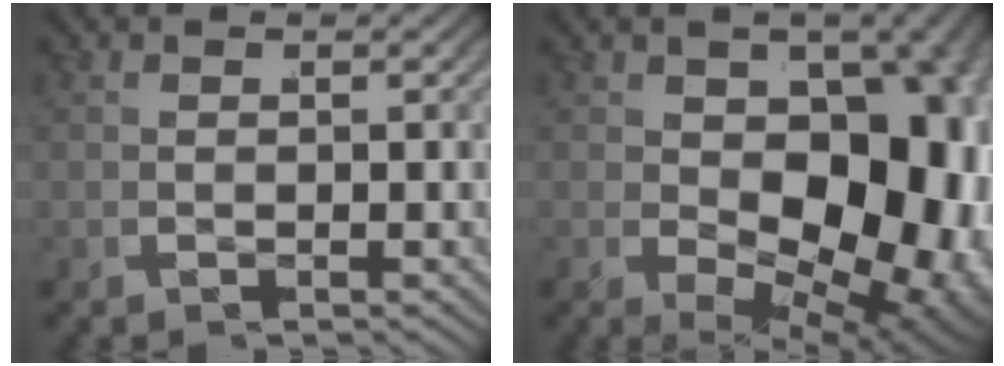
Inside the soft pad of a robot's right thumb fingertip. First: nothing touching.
{"total": 16.7, "force": [-1.1, 10.5, 13.0], "torque": [-0.216, -0.073, 0.023]}